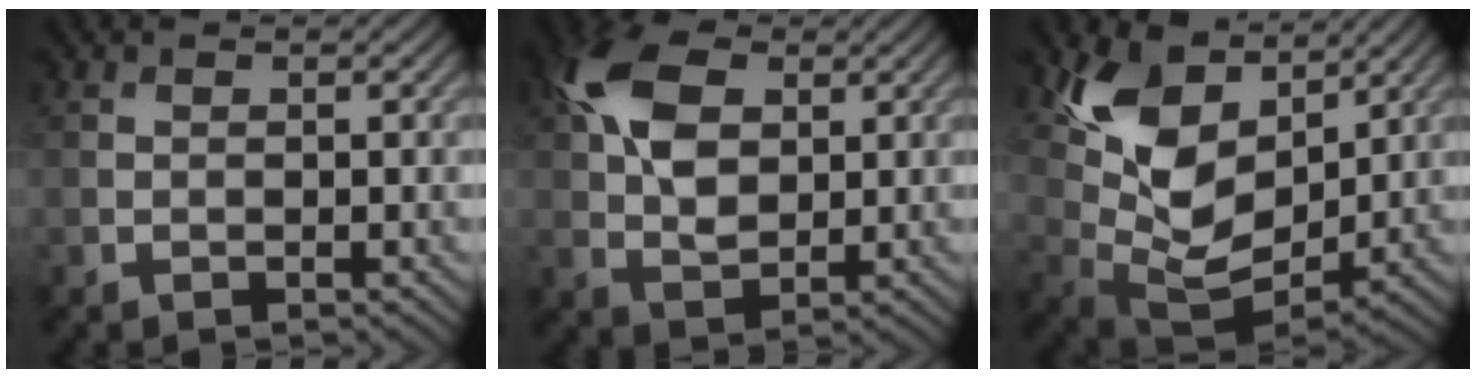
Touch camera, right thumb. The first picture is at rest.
{"total": 9.2, "force": [2.5, 5.6, 6.9], "torque": [-0.169, 0.015, 0.043]}
{"total": 12.6, "force": [5.5, 7.3, 8.6], "torque": [-0.186, -0.001, 0.109]}